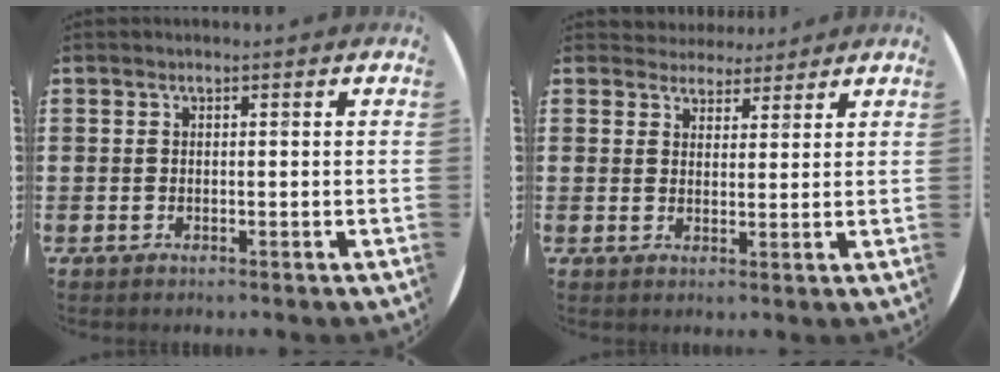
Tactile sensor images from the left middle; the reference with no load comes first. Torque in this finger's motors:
{"motor_torque": [0.38, -0.40, -0.01, 0.00]}